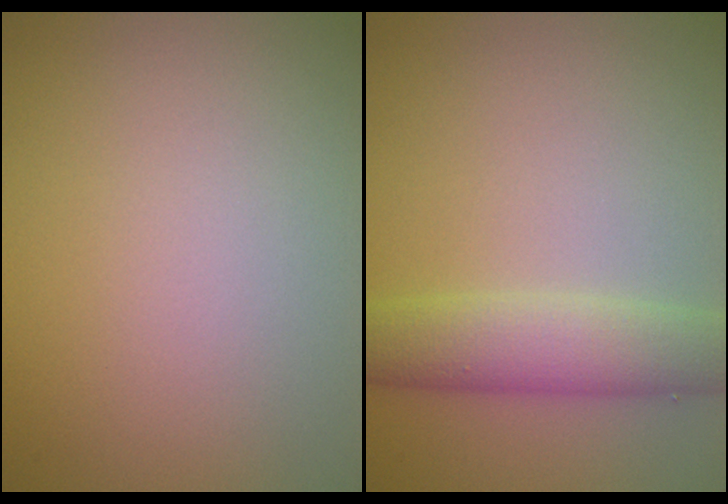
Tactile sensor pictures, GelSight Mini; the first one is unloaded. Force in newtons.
{"total": 4.6, "press": 4.6, "slide": 0.1}